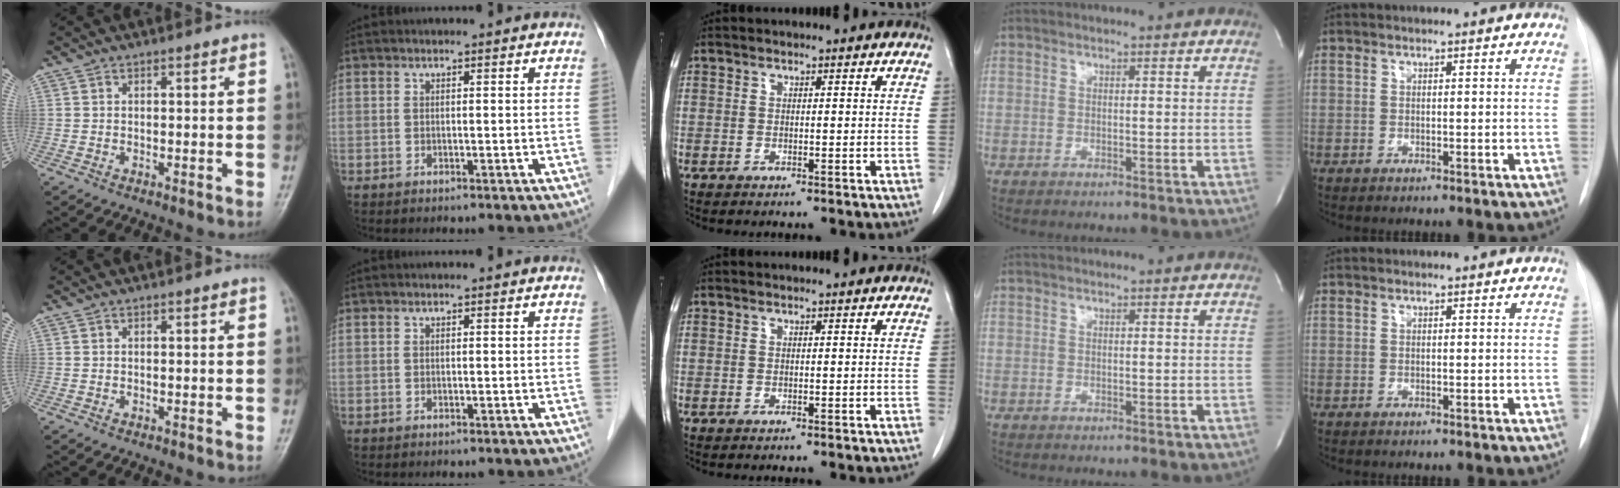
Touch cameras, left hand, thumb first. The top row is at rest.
{}